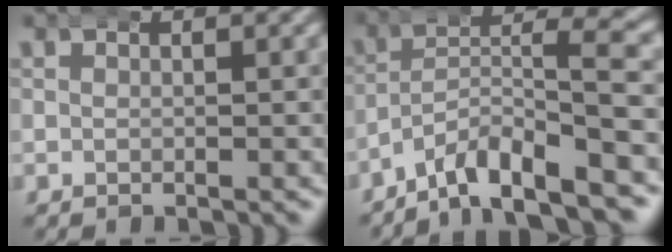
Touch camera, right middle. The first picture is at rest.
{"total": 6.6, "force": [-3.9, 2.5, 4.7], "torque": [-0.076, 0.002, -0.069]}